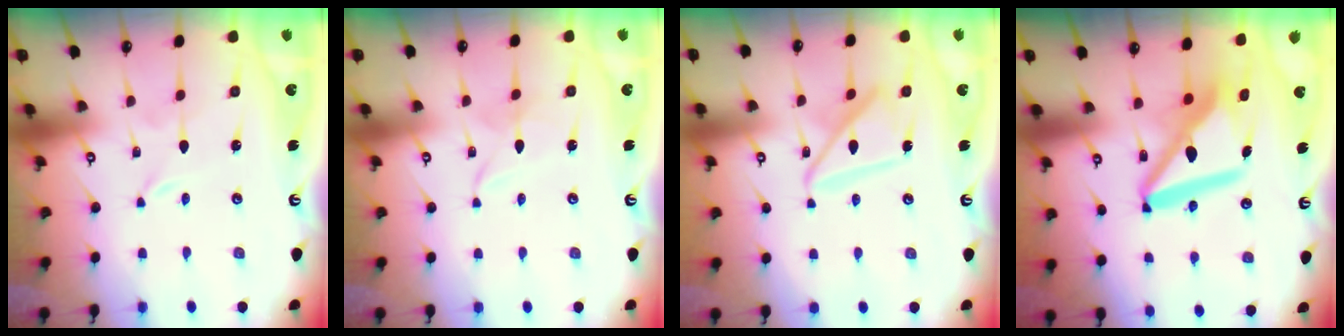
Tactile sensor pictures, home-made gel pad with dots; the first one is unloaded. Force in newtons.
{"total": 3.0, "press": 3.0, "slide": 0.2}
{"total": 14.1, "press": 14.0, "slide": 1.4}
{"total": 13.9, "press": 13.8, "slide": 1.7}